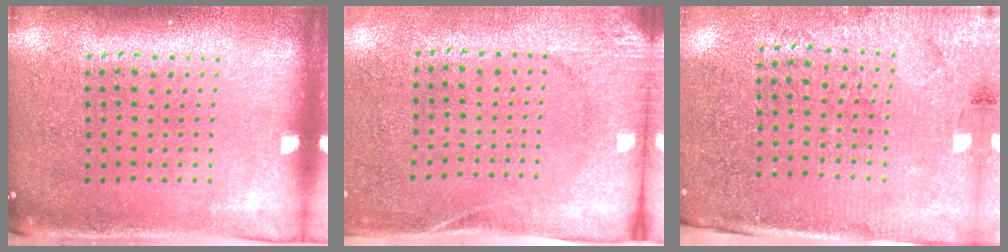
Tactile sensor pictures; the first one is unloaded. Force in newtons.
{"total": 2.7, "press": 2.1, "slide": 1.7}
{"total": 3.0, "press": 2.9, "slide": 0.9}